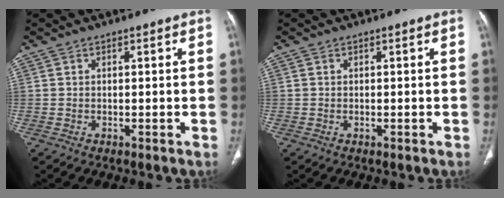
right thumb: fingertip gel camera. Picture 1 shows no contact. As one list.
[{"total": 0.0}]